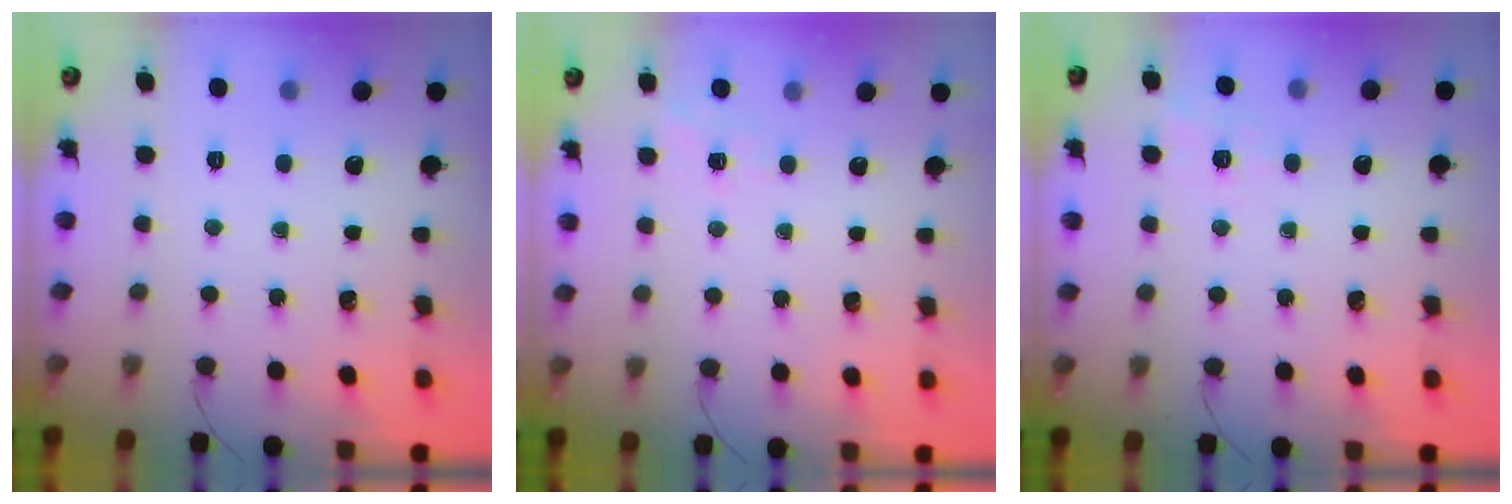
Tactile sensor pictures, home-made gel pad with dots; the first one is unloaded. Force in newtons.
{"total": 5.8, "press": 5.6, "slide": 1.6}
{"total": 2.0, "press": 1.1, "slide": 1.6}